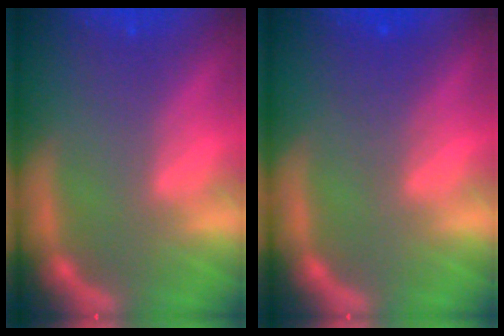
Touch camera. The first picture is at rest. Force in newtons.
{"total": 1.9}